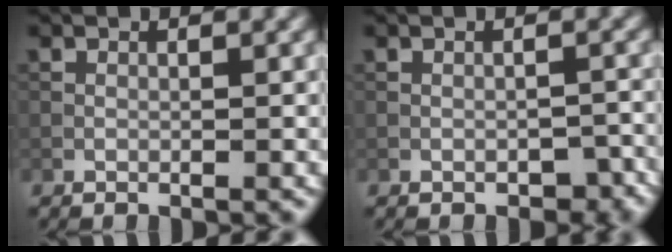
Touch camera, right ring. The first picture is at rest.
{"total": 1.8, "force": [-1.1, 1.2, 0.9], "torque": [-0.010, -0.002, -0.010]}